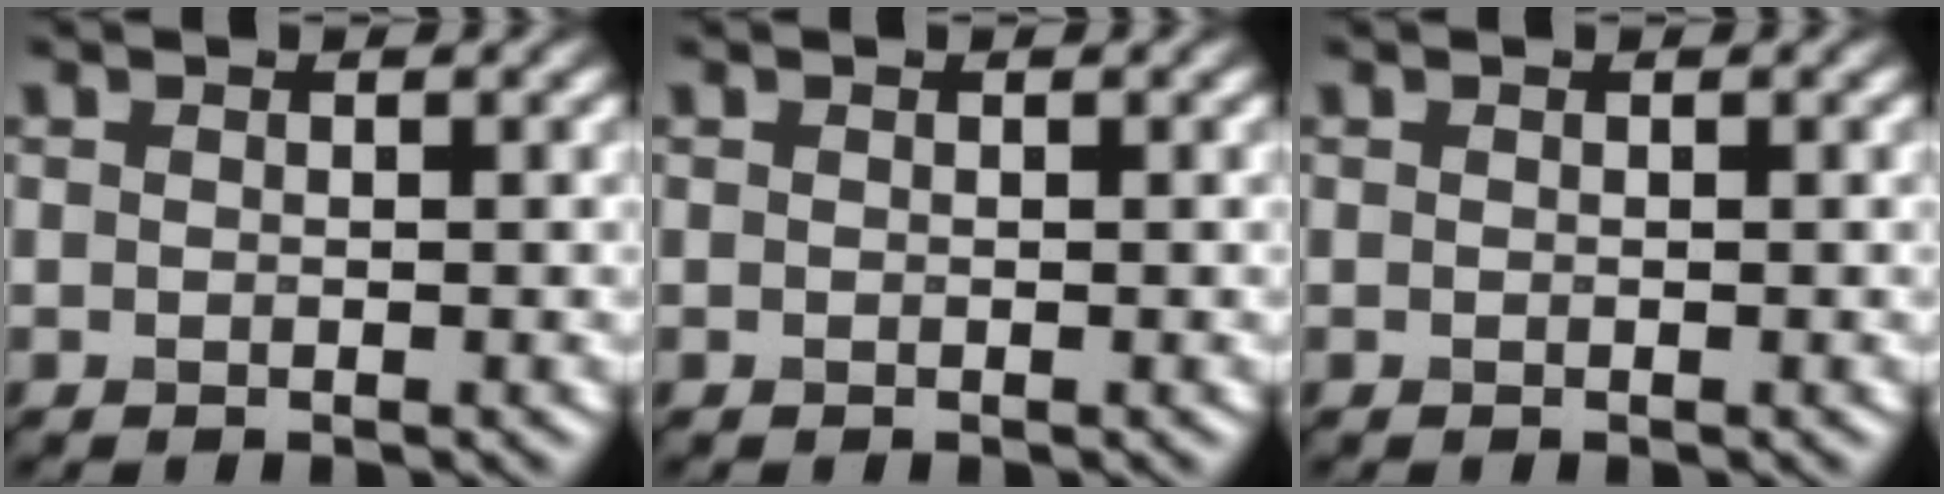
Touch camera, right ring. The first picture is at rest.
{"total": 0.0}
{"total": 0.0}